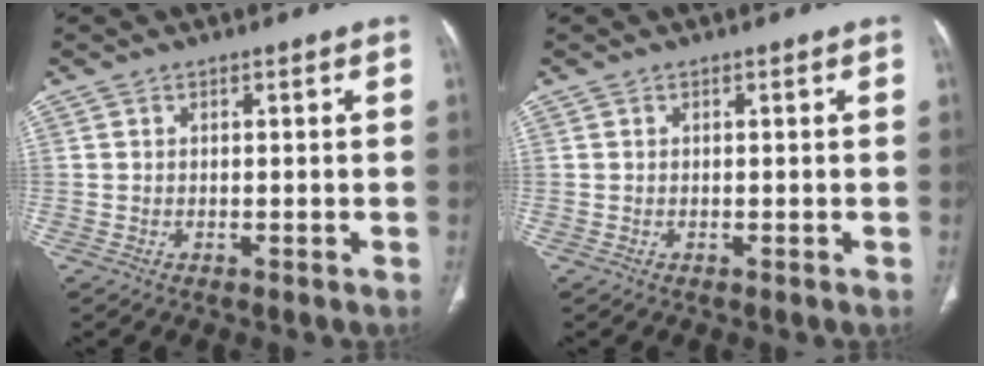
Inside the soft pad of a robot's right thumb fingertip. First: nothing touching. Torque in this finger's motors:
{"motor_torque": [0.02, 0.02, -0.01, 0.00, 0.00]}